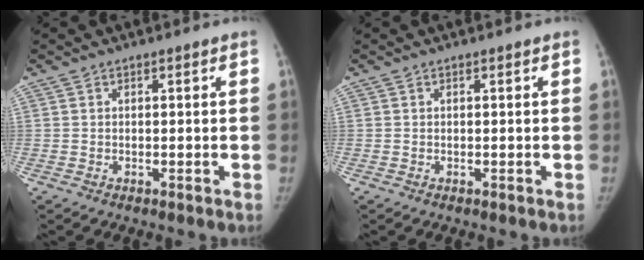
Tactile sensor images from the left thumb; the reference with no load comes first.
{"total": 0.0}